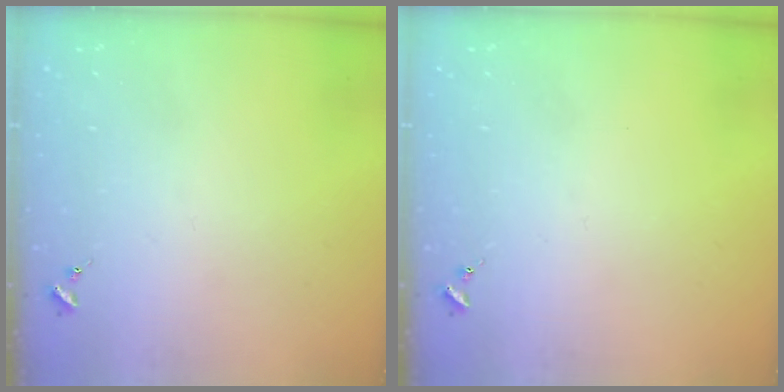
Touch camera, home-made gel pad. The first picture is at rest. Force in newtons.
{"total": 0.0}